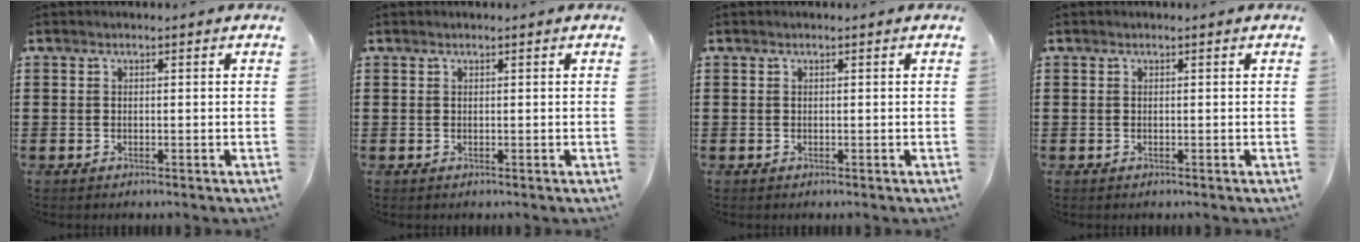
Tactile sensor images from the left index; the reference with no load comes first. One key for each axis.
{"total": 0.0}
{"total": 0.0}
{"total": 0.0}